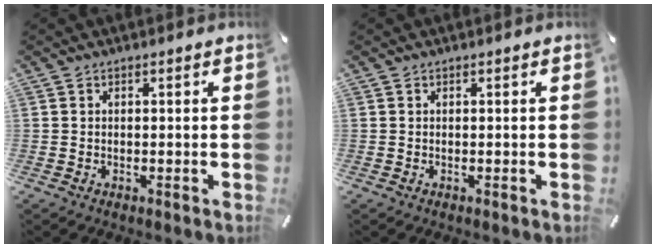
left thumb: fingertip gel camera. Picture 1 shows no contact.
{"total": 0.0}